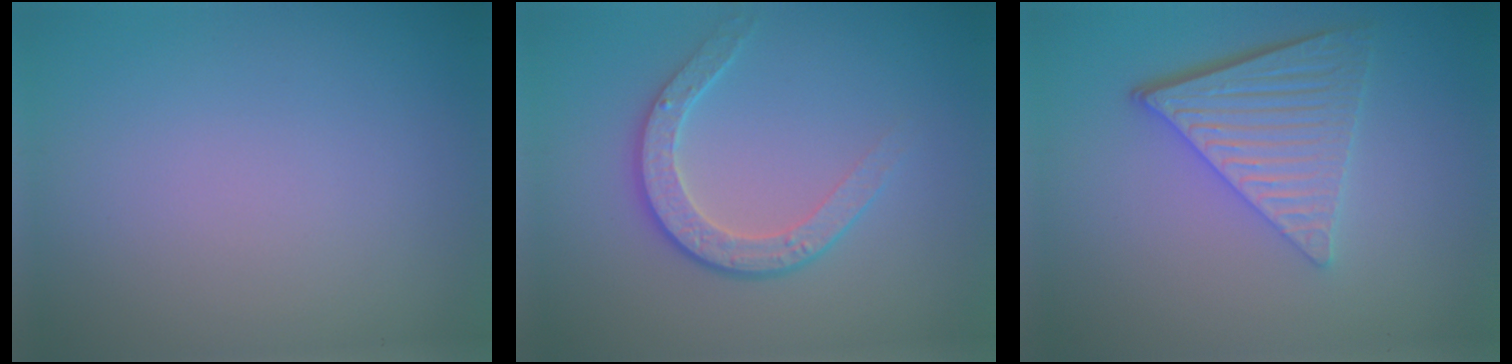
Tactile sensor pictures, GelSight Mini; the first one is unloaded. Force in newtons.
{"total": 3.4, "press": 2.9, "slide": 1.8}
{"total": 5.8, "press": 4.4, "slide": 3.8}